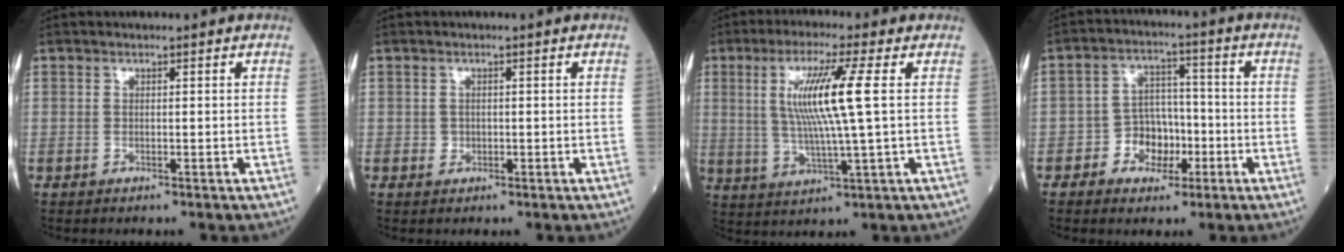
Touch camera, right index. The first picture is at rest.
{"total": 1.0, "force": [-0.2, 1.0, 0.3], "torque": [-0.004, 0.002, -0.001]}
{"total": 10.2, "force": [2.0, -0.8, 9.9], "torque": [-0.199, -0.002, 0.038]}
{"total": 6.6, "force": [-2.6, 4.7, 3.8], "torque": [-0.061, 0.020, -0.043]}